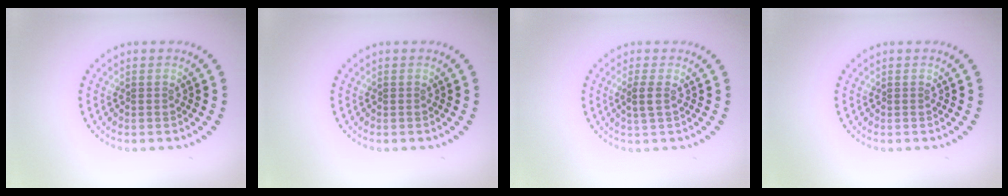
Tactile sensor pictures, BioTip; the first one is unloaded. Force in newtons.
{"total": 0.0}
{"total": 1.5, "press": 1.3, "slide": 0.8}
{"total": 0.0}